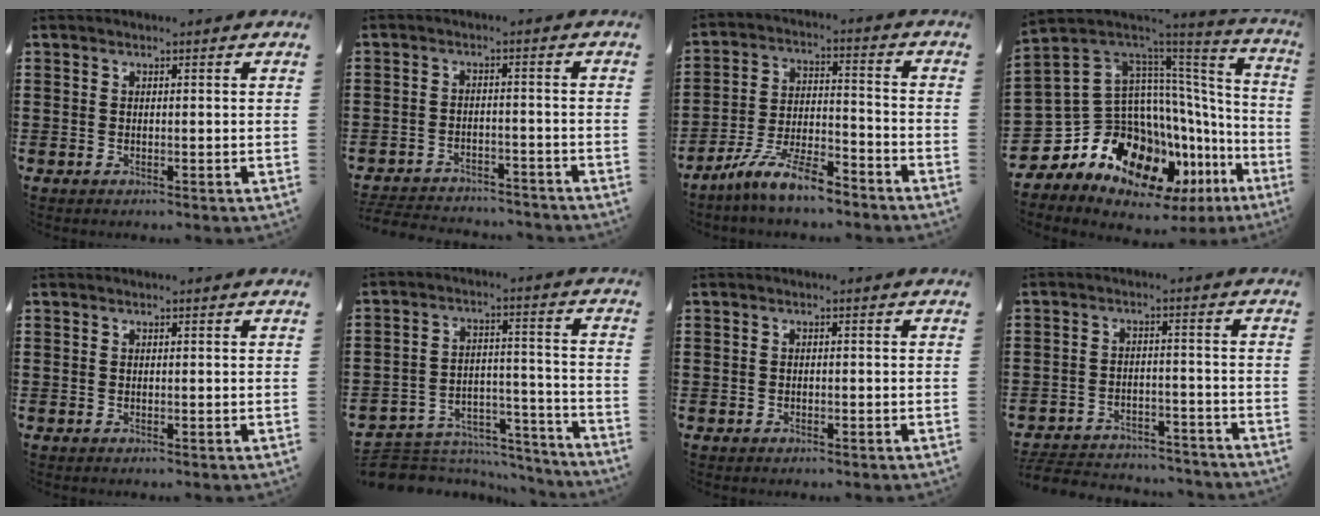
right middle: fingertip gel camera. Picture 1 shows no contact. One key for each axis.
{"total": 3.7, "fx": -3.7, "fy": 0.5, "fz": 0.2, "tx": -0.013, "ty": 0.000, "tz": -0.081}
{"total": 9.0, "fx": -7.3, "fy": 1.3, "fz": 5.0, "tx": -0.106, "ty": 0.006, "tz": -0.144}
{"total": 14.3, "fx": -8.4, "fy": 9.6, "fz": 6.3, "tx": -0.179, "ty": -0.024, "tz": -0.134}
{"total": 0.0}
{"total": 6.1, "fx": -5.7, "fy": 2.1, "fz": 0.3, "tx": -0.011, "ty": 0.013, "tz": -0.115}
{"total": 0.6, "fx": -0.4, "fy": 0.4, "fz": 0.2, "tx": -0.005, "ty": 0.001, "tz": -0.009}
{"total": 4.4, "fx": -4.3, "fy": 0.7, "fz": 0.2, "tx": -0.013, "ty": 0.006, "tz": -0.094}